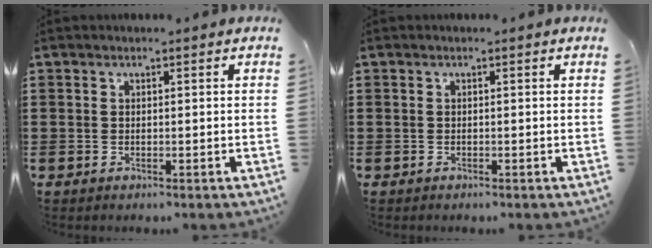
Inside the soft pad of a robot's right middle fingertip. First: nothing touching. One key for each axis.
{"total": 0.0}